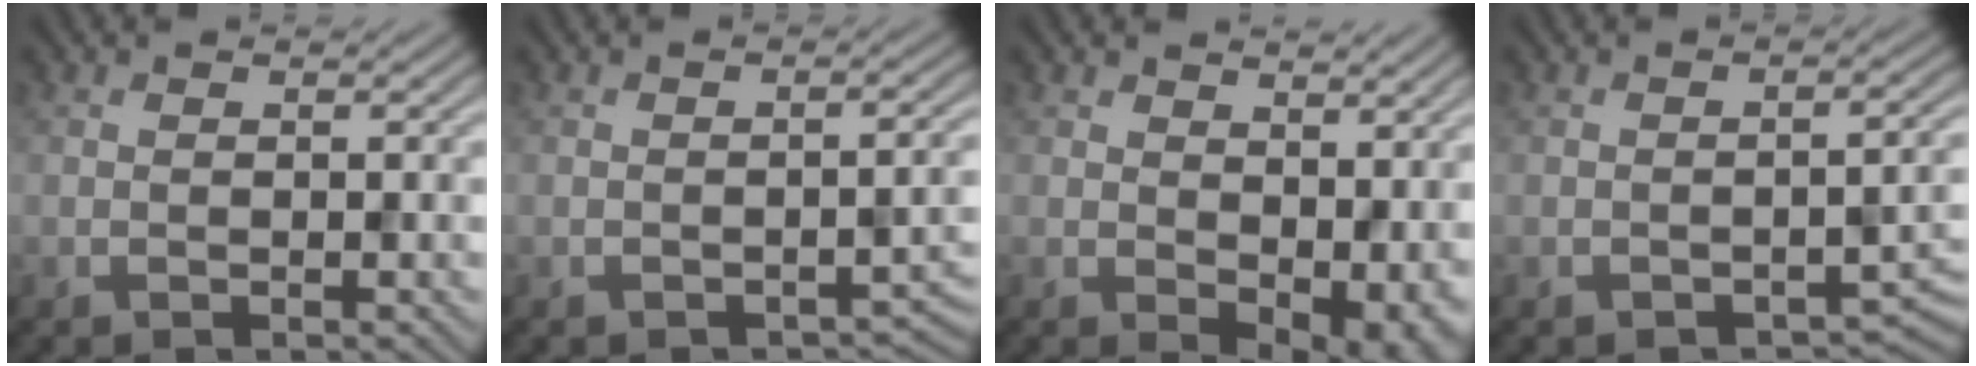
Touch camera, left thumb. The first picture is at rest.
{"total": 2.5, "force": [-1.6, 0.8, 1.7], "torque": [-0.027, -0.002, -0.017]}
{"total": 7.6, "force": [0.7, 4.7, 6.0], "torque": [-0.085, -0.021, 0.025]}
{"total": 3.3, "force": [-2.0, 1.2, 2.4], "torque": [-0.035, -0.002, -0.024]}